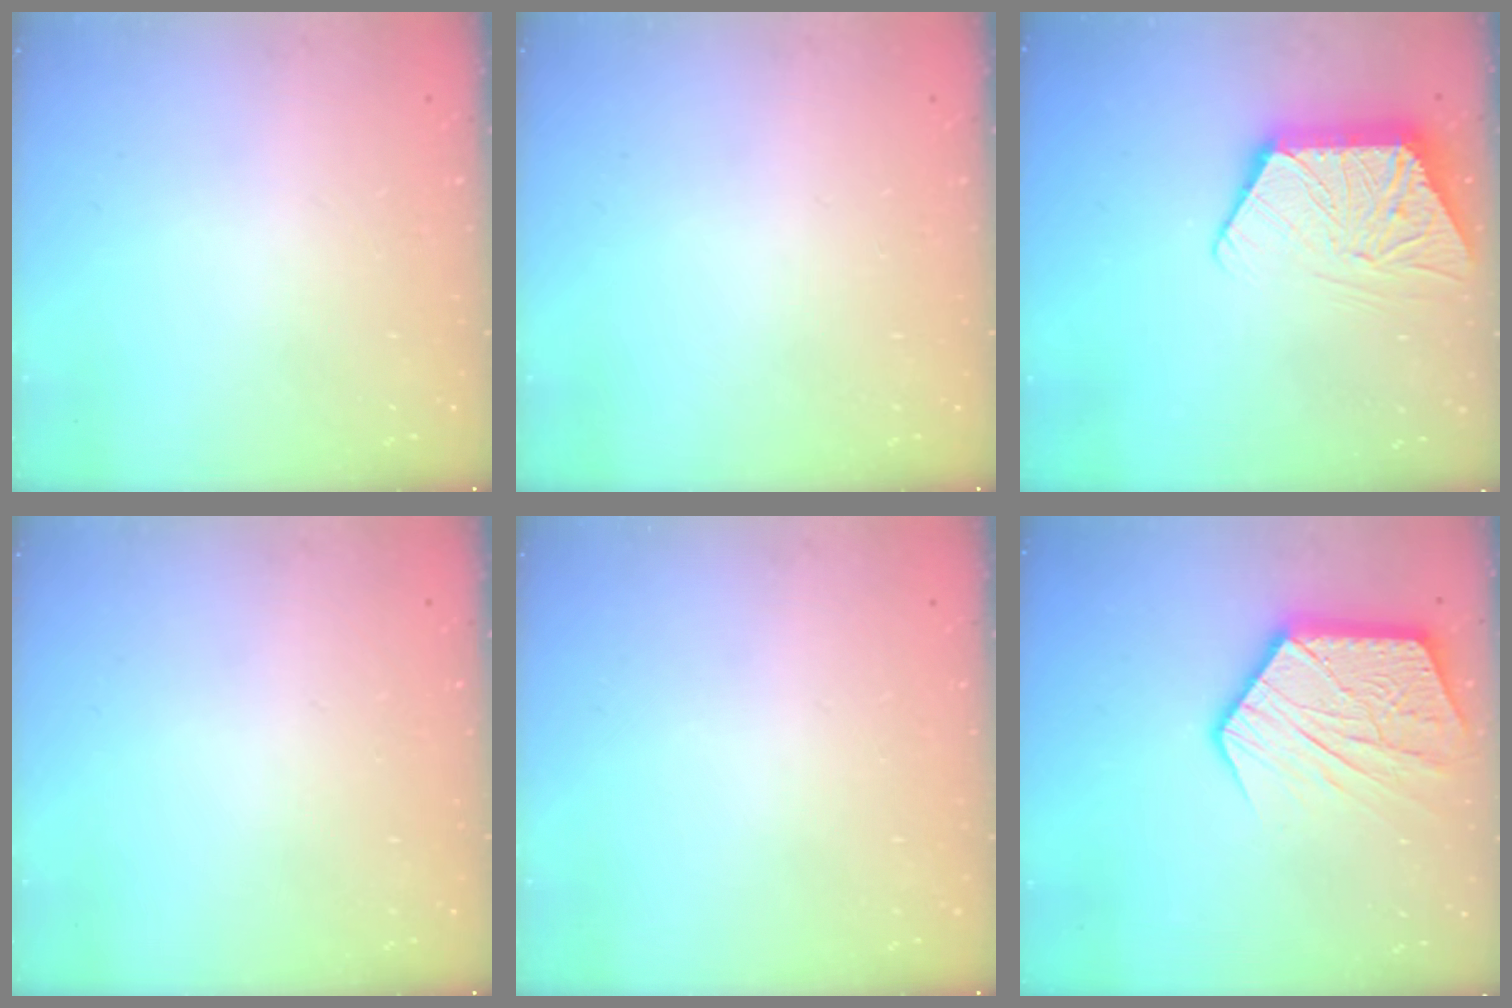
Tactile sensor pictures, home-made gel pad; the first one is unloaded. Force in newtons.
{"total": 0.0}
{"total": 11.2, "press": 11.2, "slide": 0.7}
{"total": 0.0}
{"total": 0.0}
{"total": 16.1, "press": 16.0, "slide": 1.4}